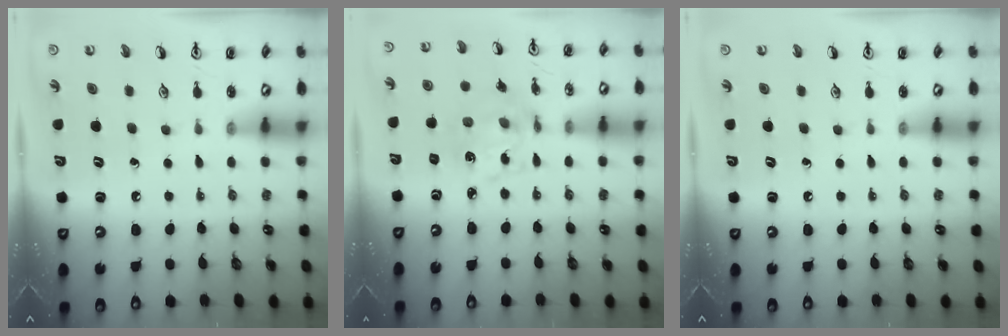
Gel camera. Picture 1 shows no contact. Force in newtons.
{"total": 7.5, "press": 7.4, "slide": 1.6}
{"total": 0.0}